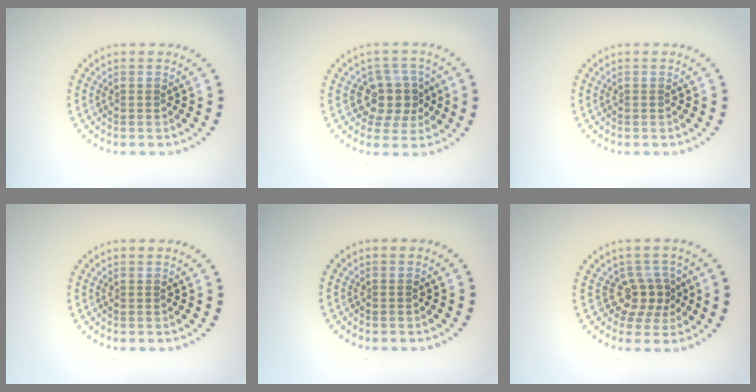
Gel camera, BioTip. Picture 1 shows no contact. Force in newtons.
{"total": 3.6, "press": 3.1, "slide": 1.8}
{"total": 0.0}
{"total": 0.0}
{"total": 0.0}
{"total": 2.8, "press": 2.1, "slide": 1.9}